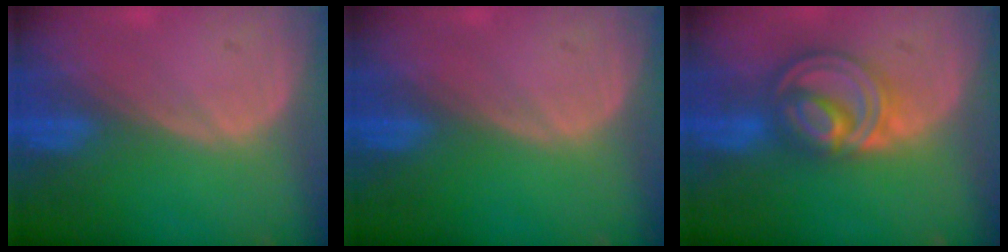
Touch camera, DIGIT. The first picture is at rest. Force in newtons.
{"total": 0.0}
{"total": 8.6, "press": 7.2, "slide": 4.7}